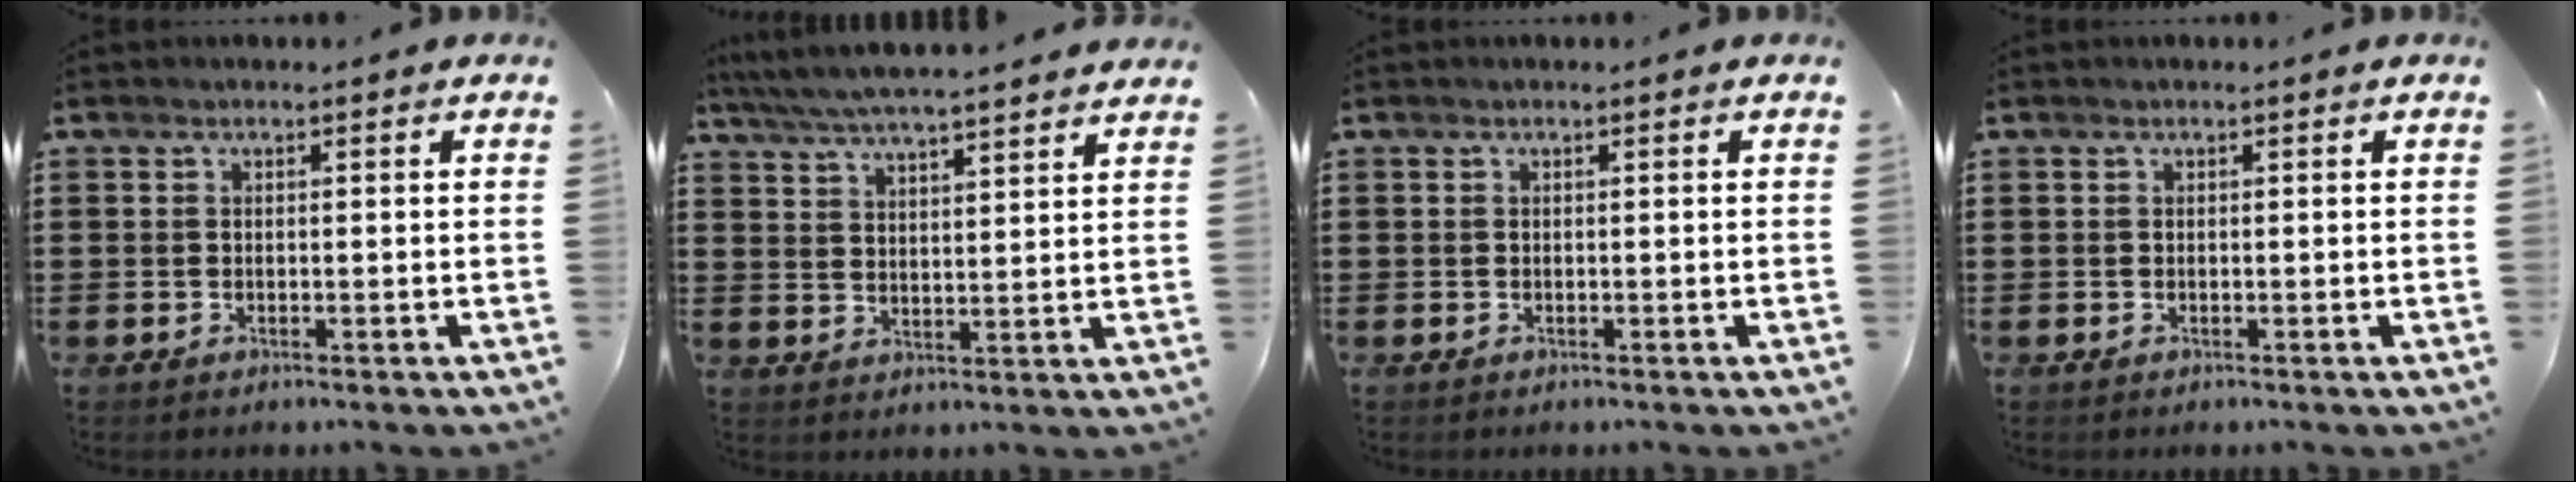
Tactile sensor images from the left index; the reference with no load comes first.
{"total": 5.3, "force": [5.1, -0.2, 1.5], "torque": [-0.049, -0.026, 0.088]}
{"total": 0.0}
{"total": 0.0}